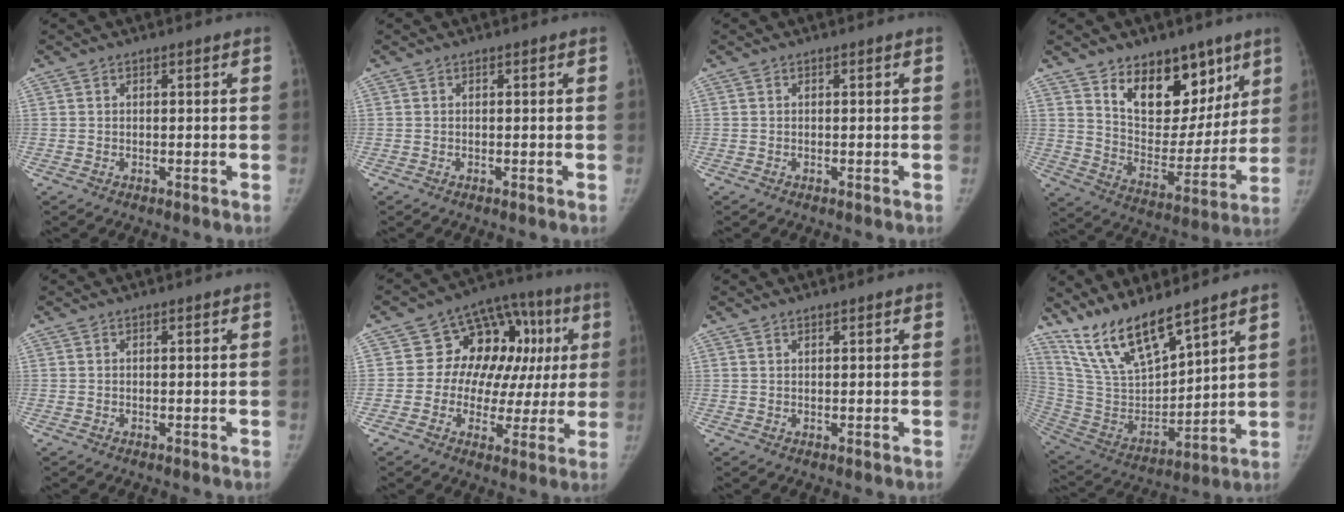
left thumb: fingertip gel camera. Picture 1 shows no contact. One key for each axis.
{"total": 0.0}
{"total": 0.0}
{"total": 17.8, "fx": 10.6, "fy": 10.3, "fz": 9.9, "tx": -0.081, "ty": -0.068, "tz": 0.177}
{"total": 0.0}
{"total": 17.4, "fx": 2.9, "fy": 12.5, "fz": 11.8, "tx": -0.082, "ty": 0.037, "tz": 0.038}
{"total": 0.6, "fx": 0.6, "fy": 0.1, "fz": 0.2, "tx": -0.003, "ty": -0.004, "tz": 0.010}
{"total": 16.2, "fx": 12.9, "fy": 4.1, "fz": 8.9, "tx": -0.144, "ty": -0.070, "tz": 0.264}